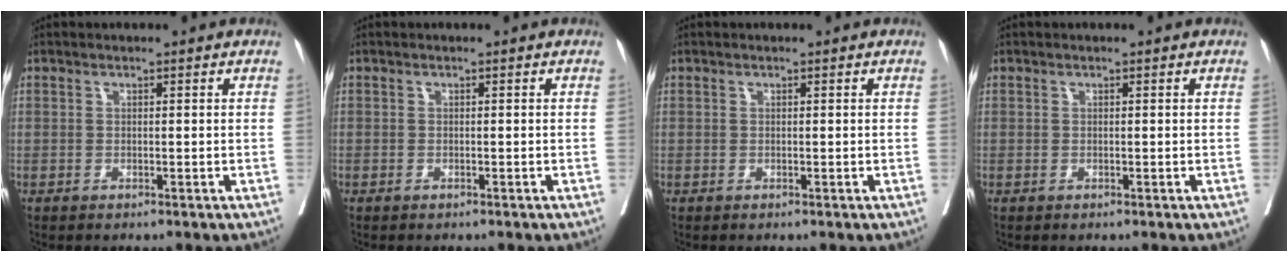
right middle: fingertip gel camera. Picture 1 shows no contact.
{"total": 0.0}
{"total": 0.0}
{"total": 0.0}